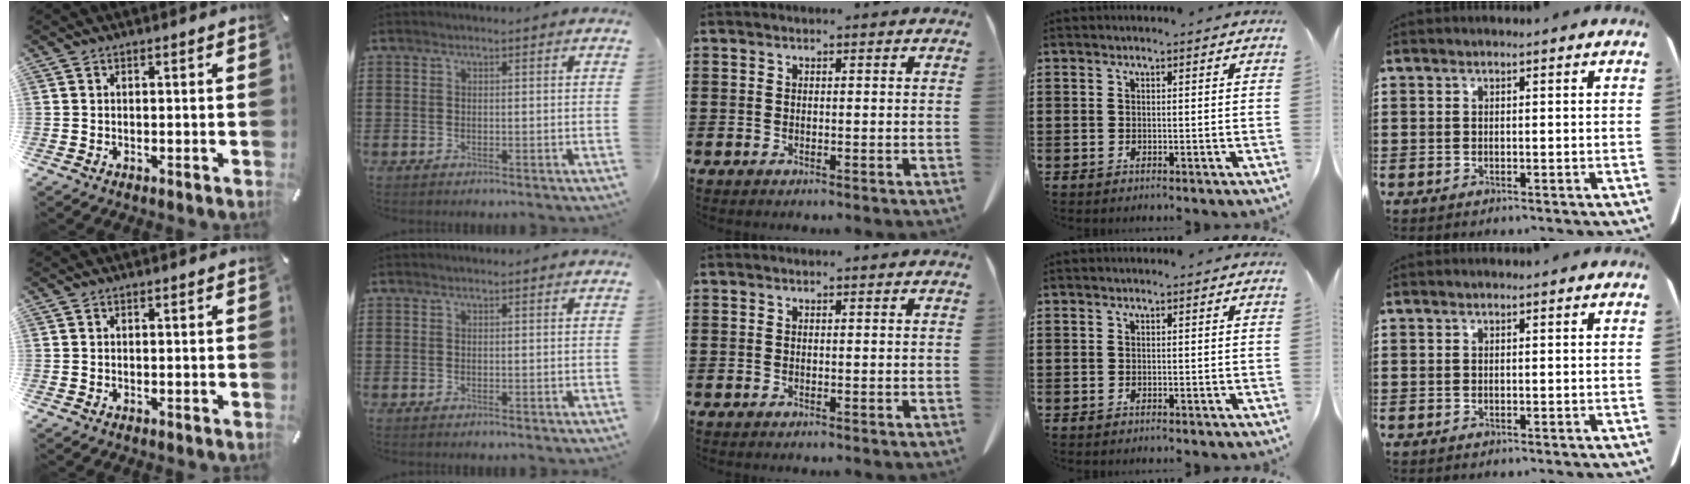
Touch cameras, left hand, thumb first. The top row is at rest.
{}